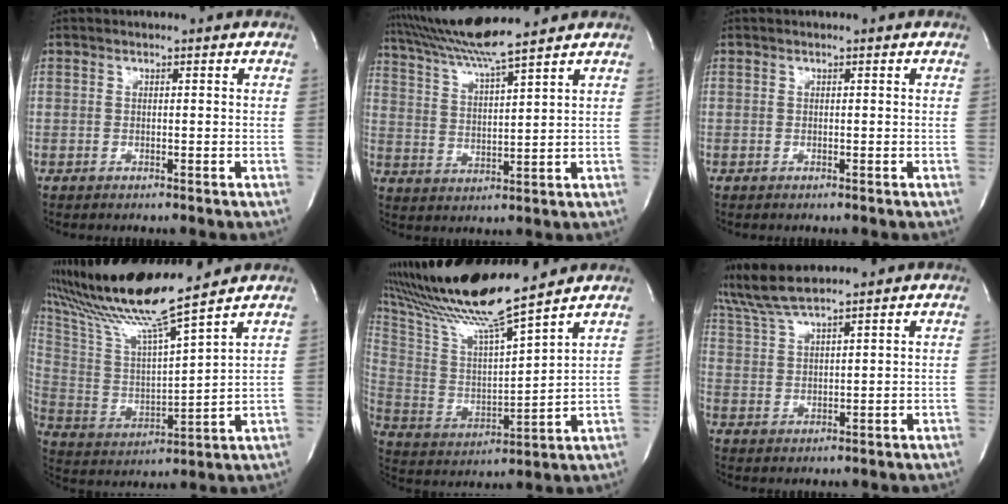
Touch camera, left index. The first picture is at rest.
{"total": 9.3, "force": [8.4, -1.6, 3.7], "torque": [-0.078, 0.013, 0.162]}
{"total": 0.0}
{"total": 17.4, "force": [14.6, -1.2, 9.3], "torque": [-0.190, -0.002, 0.267]}
{"total": 16.9, "force": [14.7, -1.0, 8.3], "torque": [-0.174, -0.006, 0.272]}
{"total": 6.8, "force": [6.2, -0.4, 2.8], "torque": [-0.074, 0.022, 0.127]}